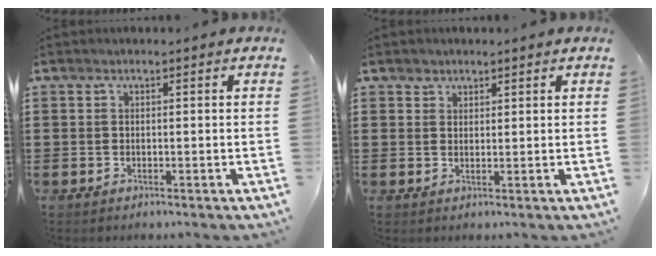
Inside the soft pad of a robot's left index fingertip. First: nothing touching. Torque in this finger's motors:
{"motor_torque": [-0.12, -0.07, -0.02, -0.01]}